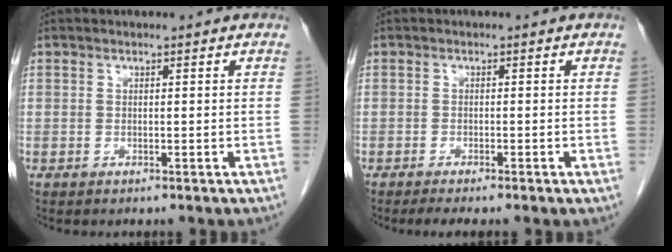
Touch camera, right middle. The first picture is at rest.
{"total": 3.4, "force": [-2.5, 0.1, 2.2], "torque": [-0.033, -0.007, -0.039]}